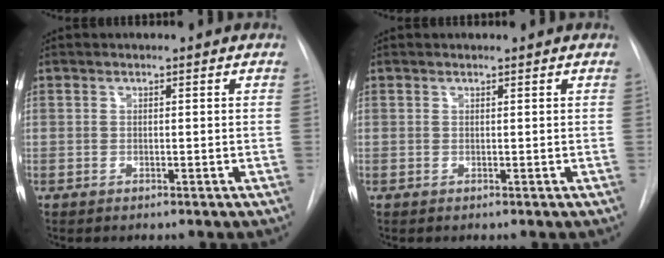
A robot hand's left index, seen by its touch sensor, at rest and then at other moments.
{"total": 0.6, "force": [-0.6, -0.1, -0.2], "torque": [0.002, -0.008, -0.008]}